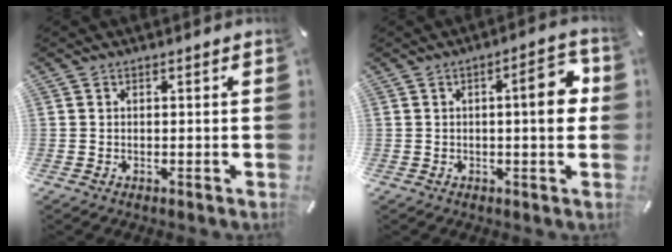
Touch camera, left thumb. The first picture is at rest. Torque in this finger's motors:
{"motor_torque": [0.55, 0.80, 0.81, -0.79, 0.35]}